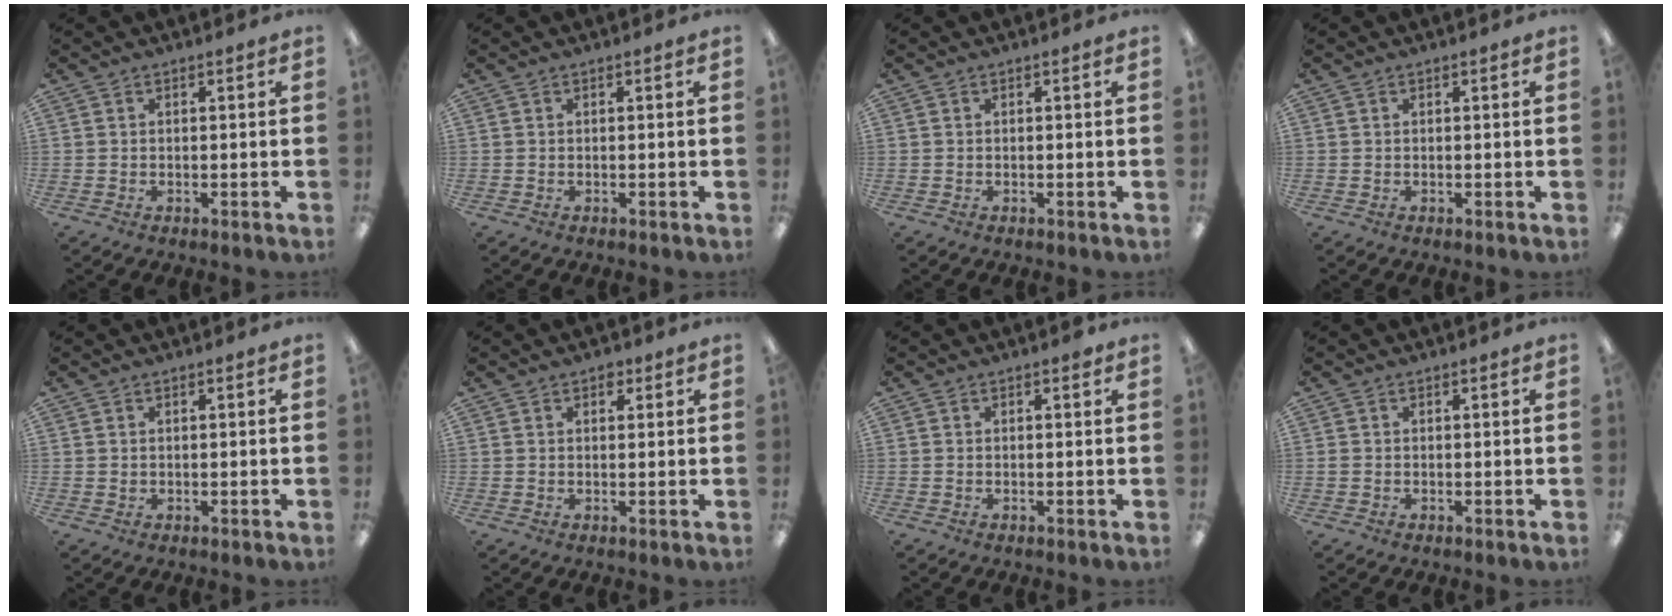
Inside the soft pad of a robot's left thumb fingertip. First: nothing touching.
{"total": 0.0}
{"total": 0.0}
{"total": 0.0}
{"total": 0.6, "force": [0.4, 0.4, 0.1], "torque": [-0.004, 0.002, 0.008]}
{"total": 2.3, "force": [1.5, 1.4, 1.0], "torque": [-0.005, -0.002, 0.023]}
{"total": 0.9, "force": [0.6, 0.3, 0.6], "torque": [-0.005, -0.001, 0.008]}
{"total": 0.6, "force": [0.1, 0.5, 0.2], "torque": [-0.004, 0.004, 0.000]}